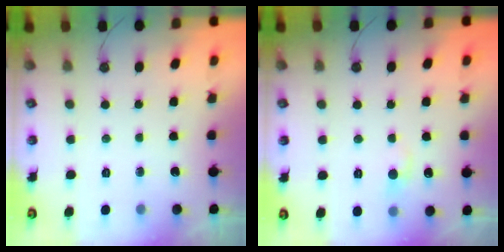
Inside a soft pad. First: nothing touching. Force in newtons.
{"total": 1.5, "press": 1.2, "slide": 0.9}